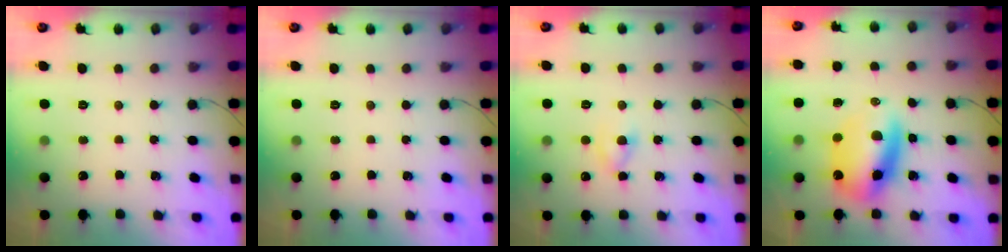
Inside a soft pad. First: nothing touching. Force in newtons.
{"total": 0.0}
{"total": 3.2, "press": 3.0, "slide": 1.3}
{"total": 12.9, "press": 12.4, "slide": 3.4}